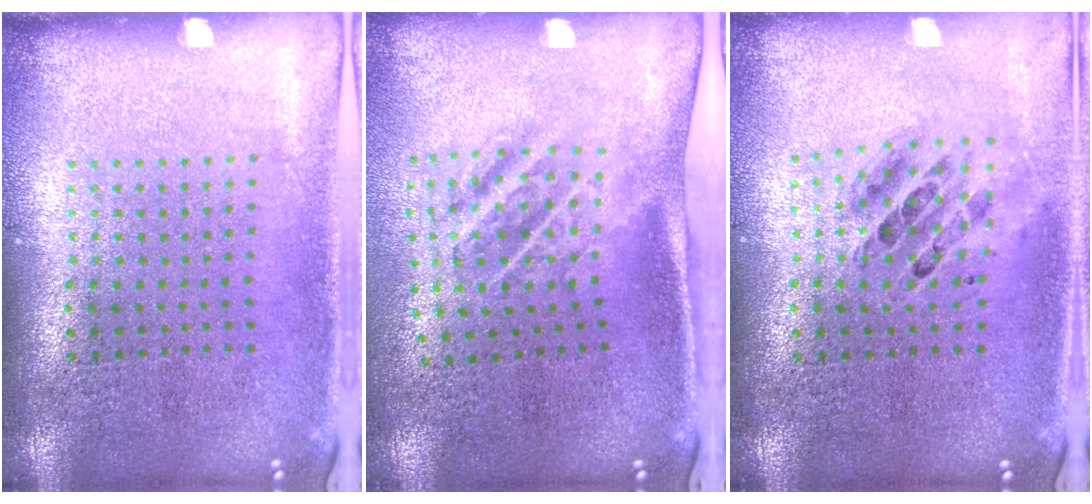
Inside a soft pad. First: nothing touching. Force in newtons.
{"total": 1.8, "press": 1.2, "slide": 1.4}
{"total": 0.8, "press": 0.8, "slide": 0.1}